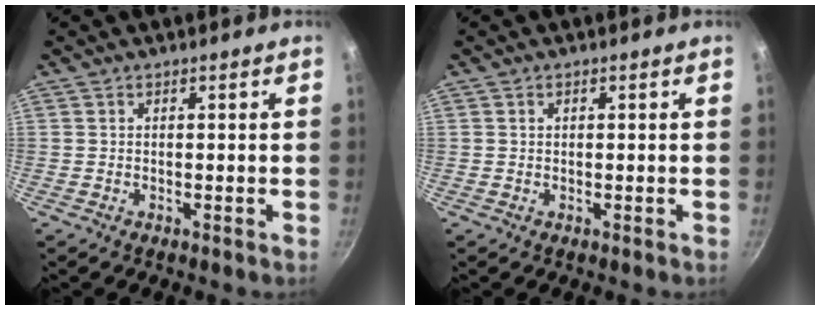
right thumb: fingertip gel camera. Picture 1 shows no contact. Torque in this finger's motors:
{"motor_torque": [-0.36, -0.31, -0.05, 0.10, 0.03]}